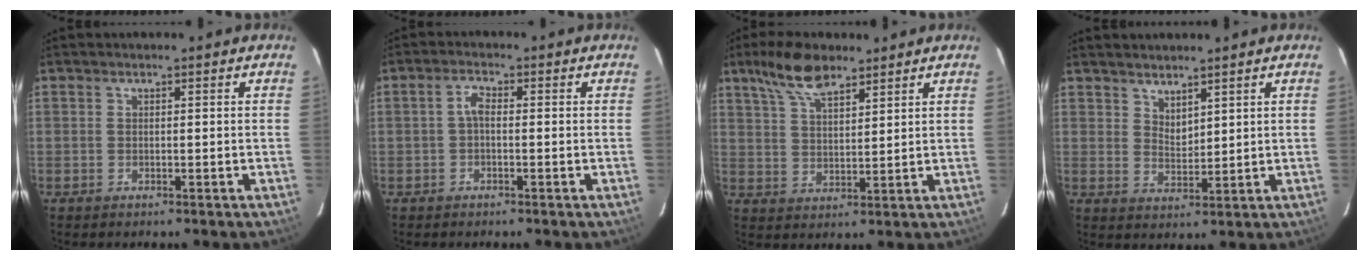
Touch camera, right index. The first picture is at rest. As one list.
[{"total": 2.0, "force": [-0.4, 0.9, 1.7], "torque": [-0.037, 0.008, -0.009]}, {"total": 9.0, "force": [6.5, 3.3, 5.4], "torque": [-0.103, 0.019, 0.123]}, {"total": 3.7, "force": [3.3, 1.3, 1.3], "torque": [-0.018, -0.003, 0.060]}]